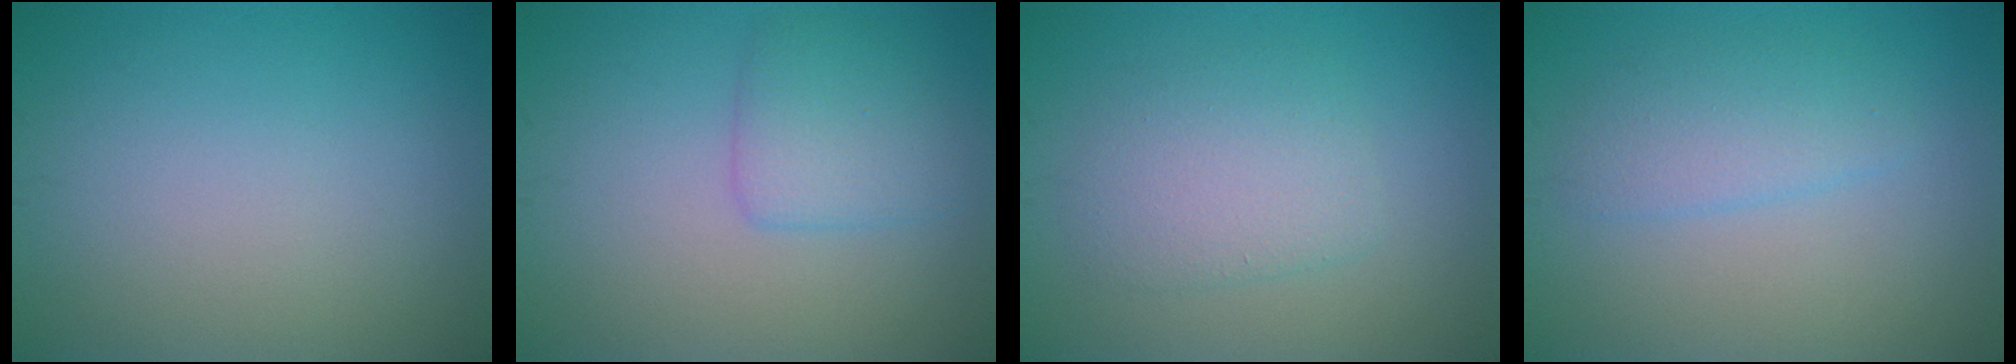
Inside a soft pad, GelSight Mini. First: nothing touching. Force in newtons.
{"total": 2.8, "press": 2.8, "slide": 0.2}
{"total": 3.6, "press": 3.6, "slide": 0.2}
{"total": 2.6, "press": 2.6, "slide": 0.1}